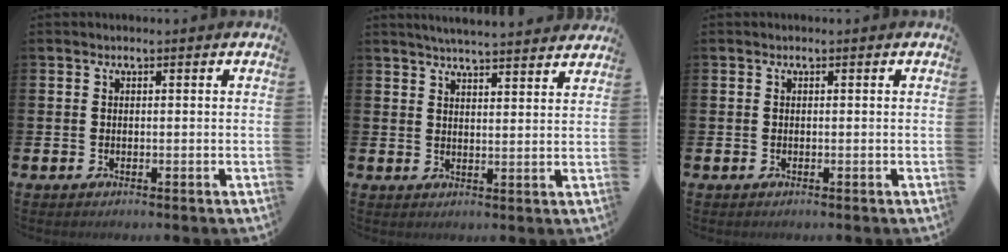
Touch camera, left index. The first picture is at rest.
{"total": 4.6, "force": [4.6, -0.4, 0.5], "torque": [-0.016, -0.028, 0.081]}
{"total": 0.0}